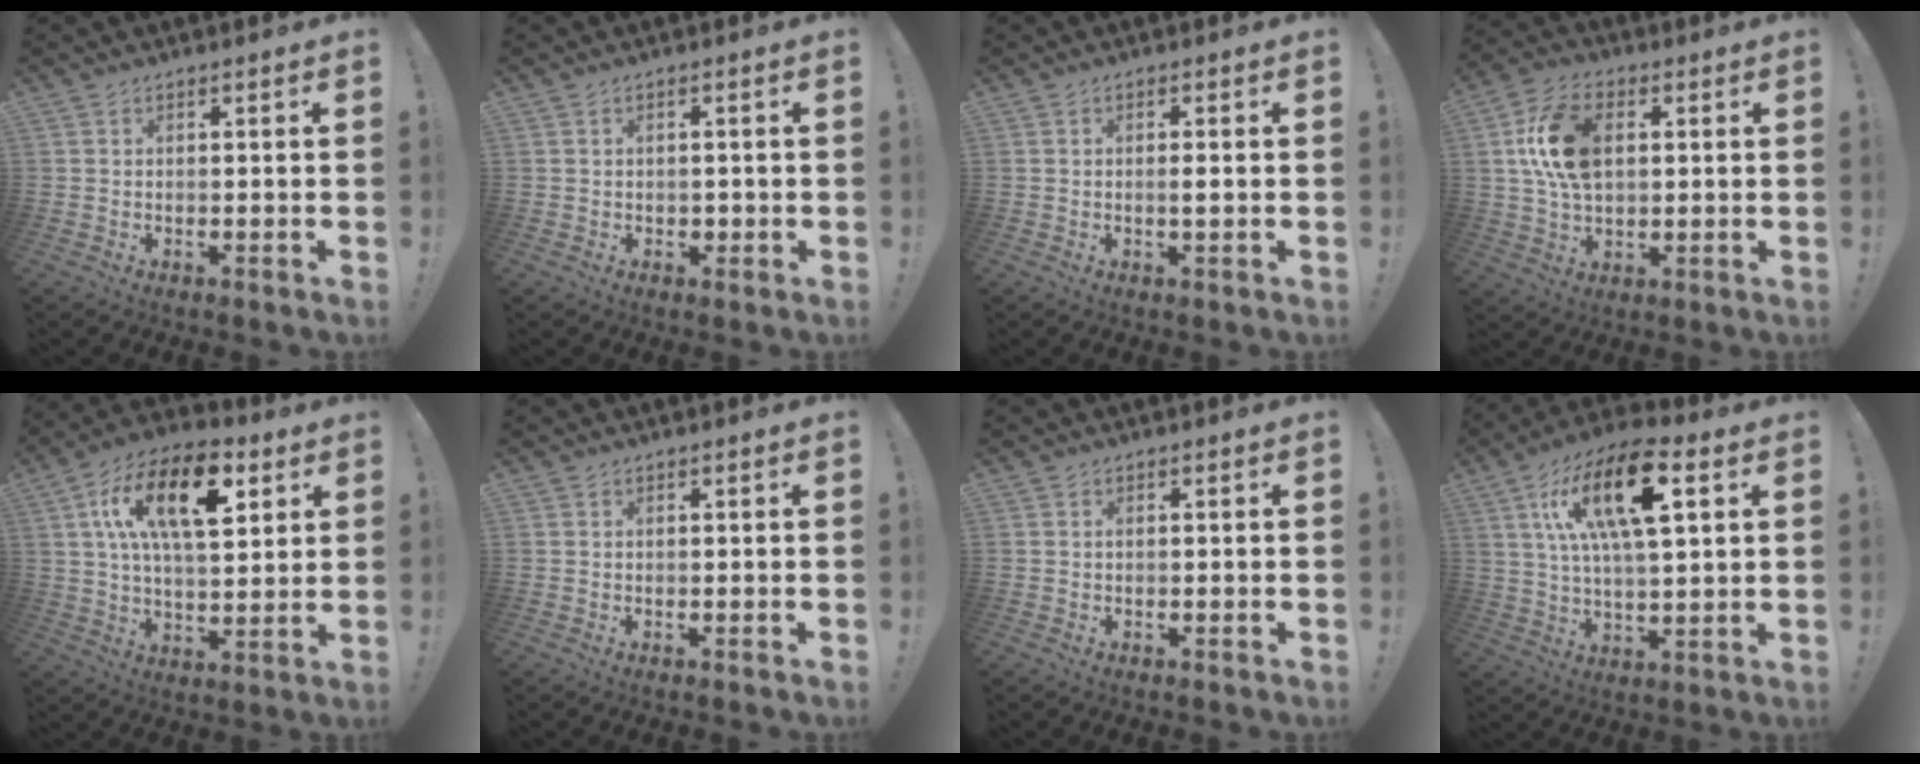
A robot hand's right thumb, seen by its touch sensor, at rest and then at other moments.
{"total": 1.3, "force": [-0.2, 1.2, 0.4], "torque": [-0.004, 0.002, -0.003]}
{"total": 1.5, "force": [-0.2, 0.1, 1.5], "torque": [-0.011, -0.008, -0.008]}
{"total": 15.3, "force": [2.9, 9.8, 11.3], "torque": [-0.209, 0.007, 0.056]}
{"total": 19.2, "force": [7.6, 9.4, 15.0], "torque": [-0.252, -0.008, 0.128]}
{"total": 0.0}
{"total": 0.0}
{"total": 18.9, "force": [7.3, 7.1, 15.9], "torque": [-0.280, -0.014, 0.115]}